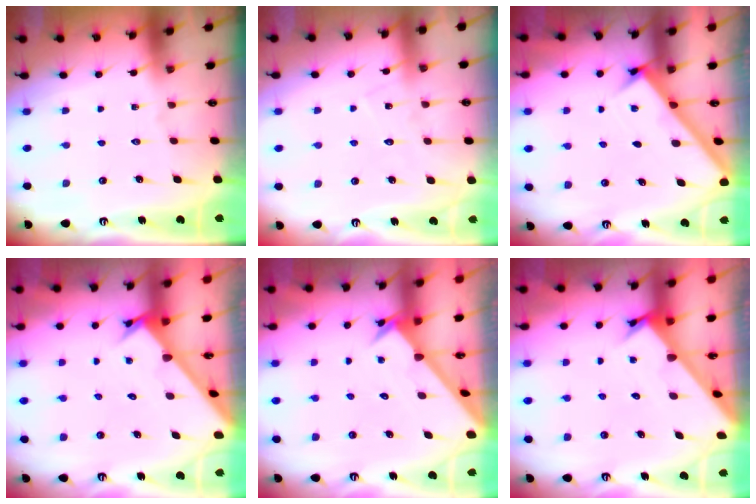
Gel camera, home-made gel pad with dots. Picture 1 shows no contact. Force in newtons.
{"total": 7.2, "press": 7.2, "slide": 0.4}
{"total": 2.7, "press": 2.7, "slide": 0.3}
{"total": 2.6, "press": 2.6, "slide": 0.2}
{"total": 2.6, "press": 2.6, "slide": 0.2}
{"total": 2.4, "press": 2.4, "slide": 0.0}